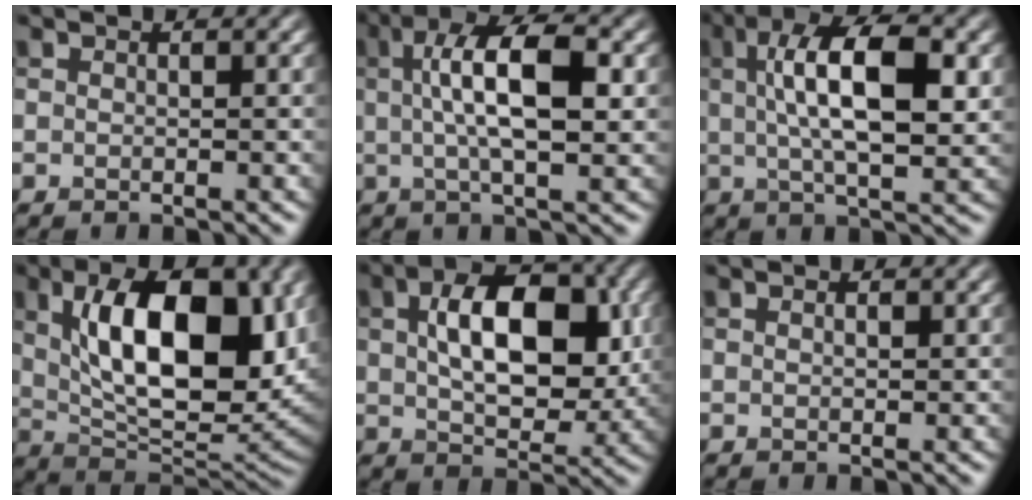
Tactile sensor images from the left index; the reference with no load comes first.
{"total": 8.3, "force": [1.4, 2.7, 7.7], "torque": [-0.126, 0.015, 0.016]}
{"total": 9.9, "force": [2.0, 3.6, 9.0], "torque": [-0.148, 0.008, 0.028]}
{"total": 13.2, "force": [3.1, 6.2, 11.3], "torque": [-0.168, -0.003, 0.053]}
{"total": 9.7, "force": [1.7, 5.5, 7.8], "torque": [-0.128, 0.006, 0.028]}
{"total": 0.7, "force": [0.3, 0.4, 0.6], "torque": [-0.008, 0.001, 0.005]}